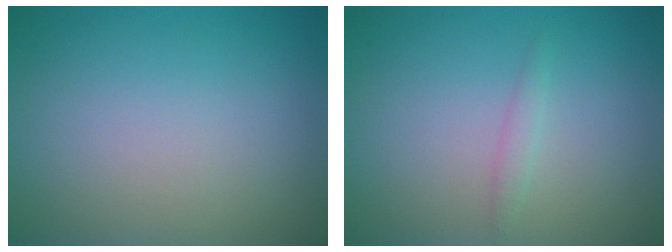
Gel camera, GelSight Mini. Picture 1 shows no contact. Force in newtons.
{"total": 0.8, "press": 0.8, "slide": 0.1}